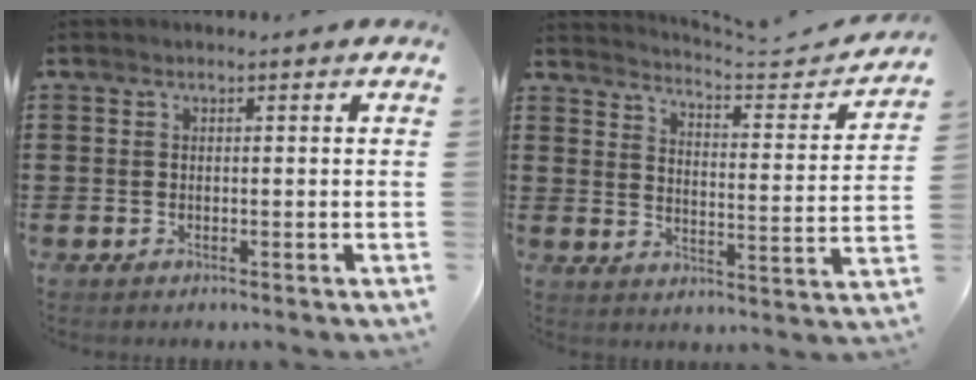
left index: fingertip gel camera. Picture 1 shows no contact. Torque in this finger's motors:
{"motor_torque": [-0.59, -1.01, 0.08, -0.02]}